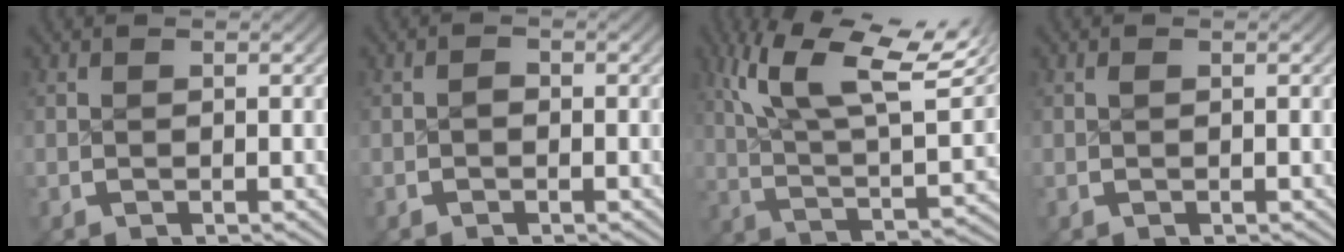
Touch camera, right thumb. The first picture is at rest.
{"total": 0.7, "force": [-0.4, 0.4, 0.3], "torque": [-0.005, -0.002, -0.010]}
{"total": 12.1, "force": [4.8, 6.1, 9.4], "torque": [-0.152, 0.001, 0.069]}
{"total": 0.0}